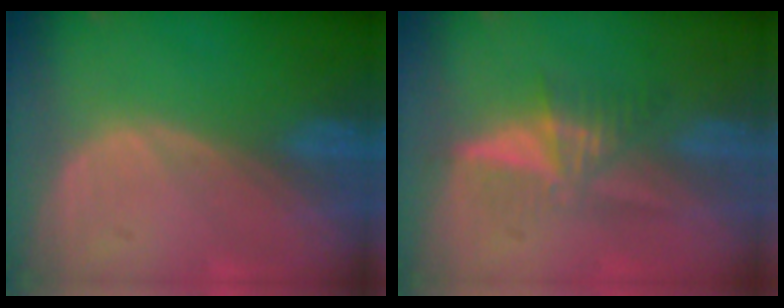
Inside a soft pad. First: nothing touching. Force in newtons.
{"total": 5.2, "press": 5.1, "slide": 1.2}